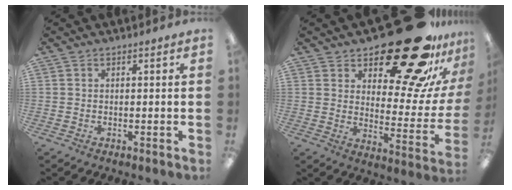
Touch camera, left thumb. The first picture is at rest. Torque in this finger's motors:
{"motor_torque": [0.44, 0.90, 1.04, -1.56, 0.06]}